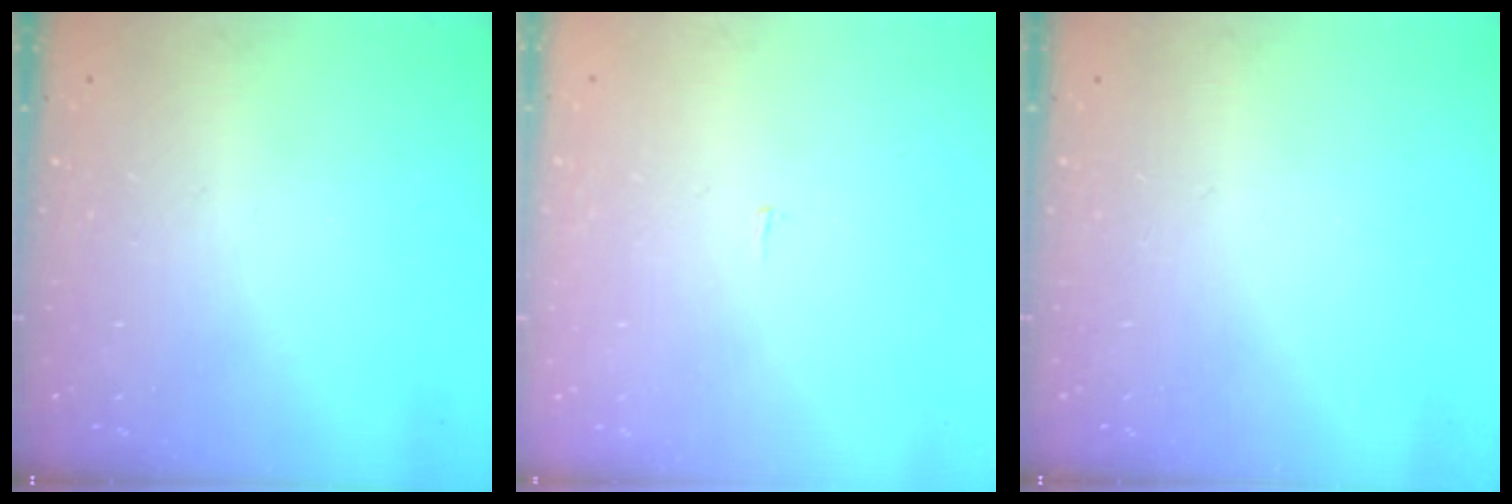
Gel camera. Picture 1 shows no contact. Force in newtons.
{"total": 2.2, "press": 2.2, "slide": 0.1}
{"total": 0.0}